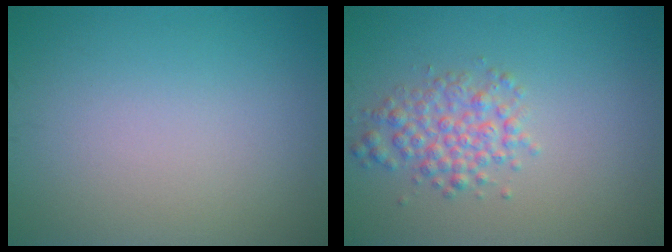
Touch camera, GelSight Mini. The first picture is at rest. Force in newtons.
{"total": 3.0, "press": 3.0, "slide": 0.1}